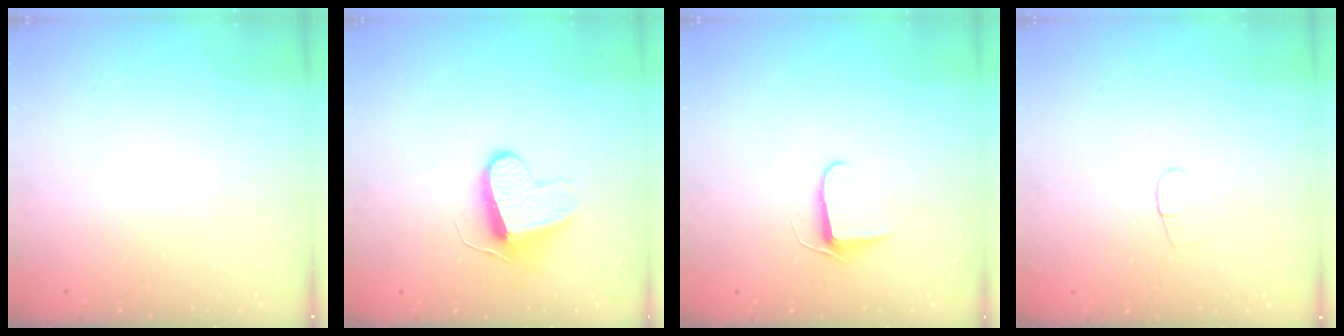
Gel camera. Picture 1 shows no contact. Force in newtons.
{"total": 10.9, "press": 10.9, "slide": 0.7}
{"total": 6.4, "press": 6.3, "slide": 0.8}
{"total": 3.6, "press": 3.6, "slide": 0.4}